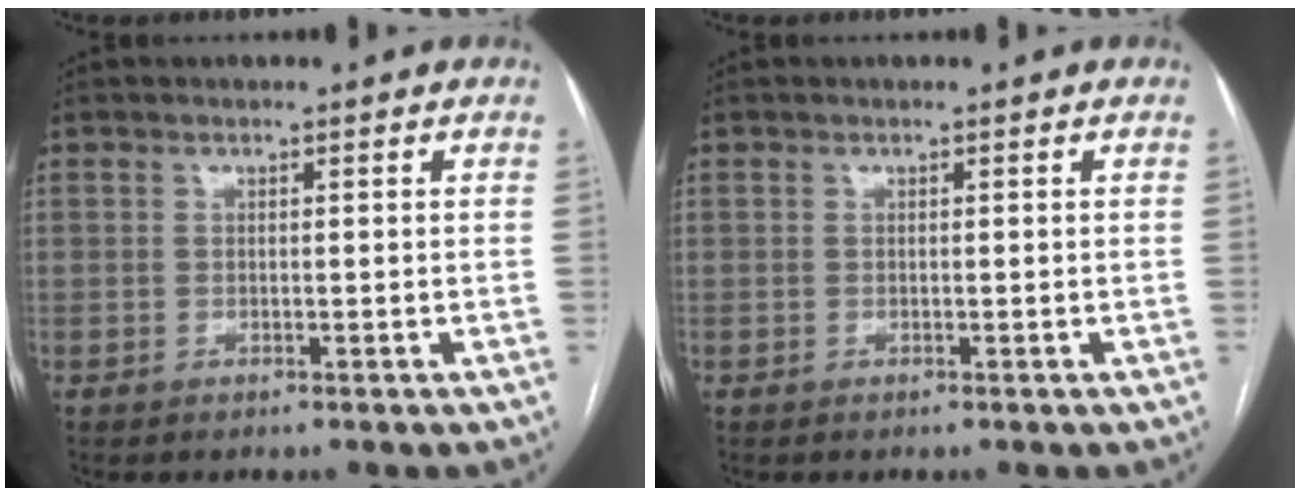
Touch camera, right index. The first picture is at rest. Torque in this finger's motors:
{"motor_torque": [0.00, 0.00, 0.00, 0.00]}